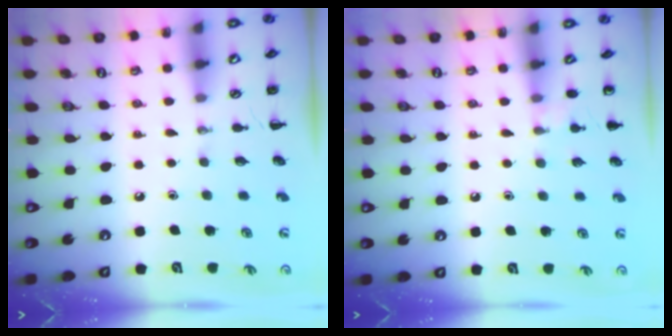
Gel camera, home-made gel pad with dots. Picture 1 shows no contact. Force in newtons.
{"total": 6.0, "press": 5.7, "slide": 1.9}